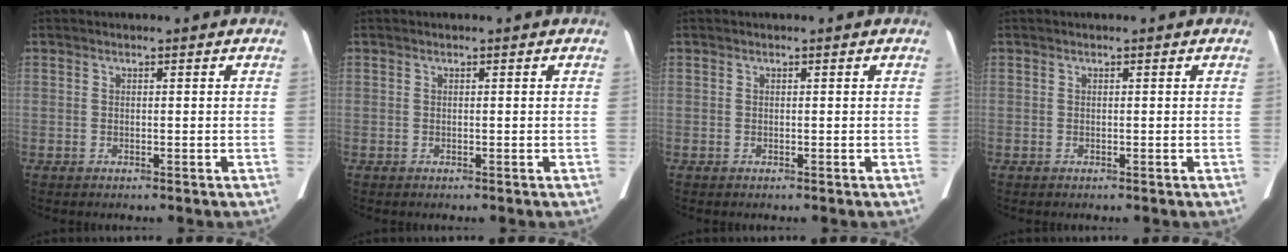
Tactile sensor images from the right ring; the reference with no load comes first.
{"total": 0.0}
{"total": 0.0}
{"total": 0.0}